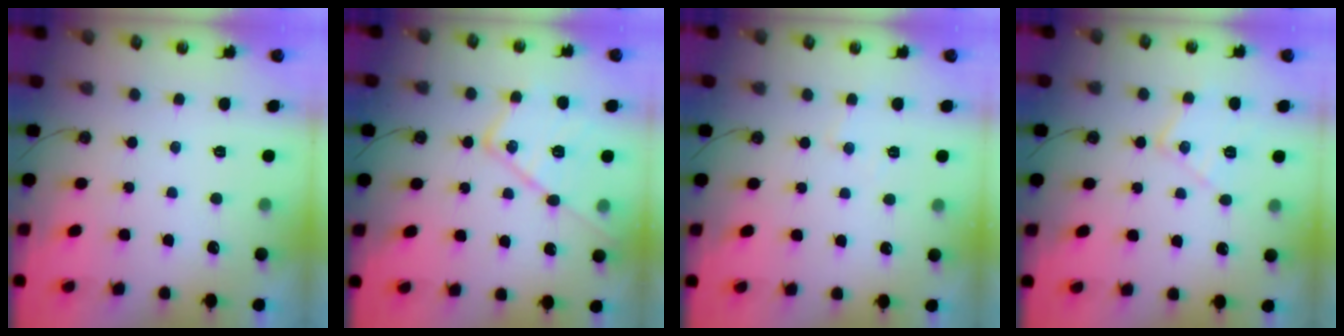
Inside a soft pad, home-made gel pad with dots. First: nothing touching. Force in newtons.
{"total": 16.5, "press": 16.5, "slide": 1.6}
{"total": 4.4, "press": 4.3, "slide": 0.5}
{"total": 10.6, "press": 10.6, "slide": 0.6}